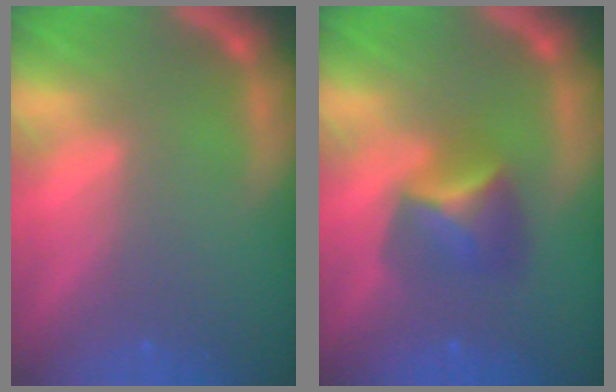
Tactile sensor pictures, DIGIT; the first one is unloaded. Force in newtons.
{"total": 4.0}